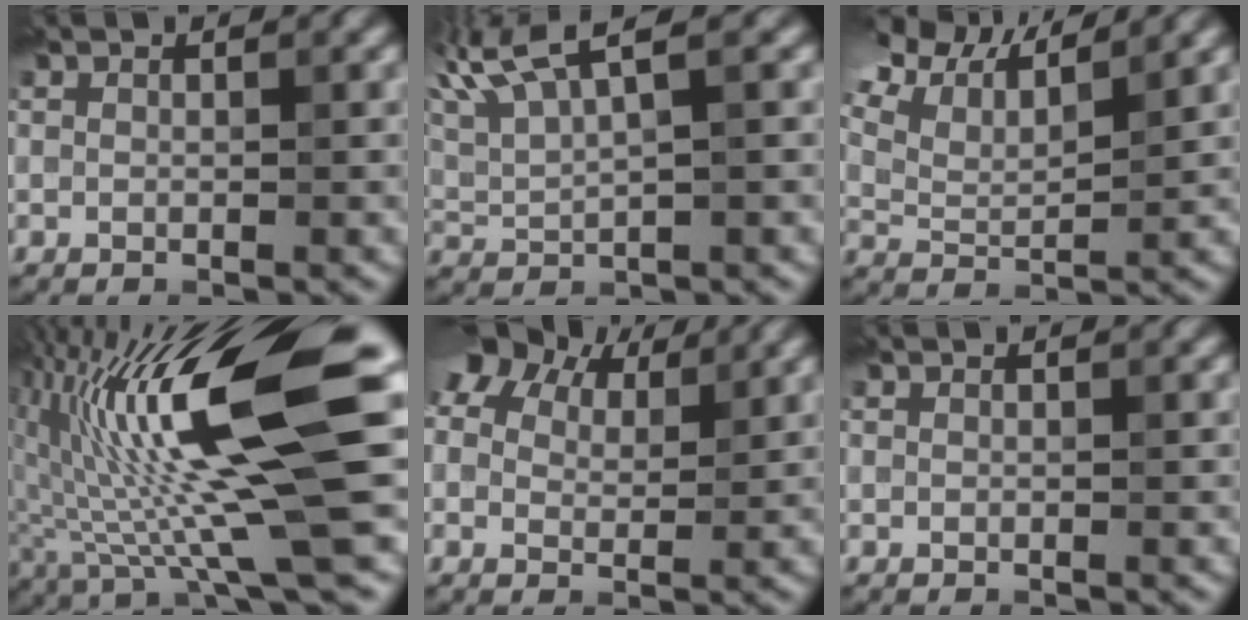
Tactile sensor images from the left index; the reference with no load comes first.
{"total": 5.5, "force": [3.7, 1.1, 3.9], "torque": [-0.090, 0.022, 0.078]}
{"total": 6.8, "force": [5.4, 2.2, 3.5], "torque": [-0.084, 0.025, 0.095]}
{"total": 15.2, "force": [1.1, 3.0, 14.9], "torque": [-0.258, 0.005, 0.024]}
{"total": 6.0, "force": [4.6, 2.8, 2.6], "torque": [-0.065, 0.017, 0.073]}
{"total": 0.0}